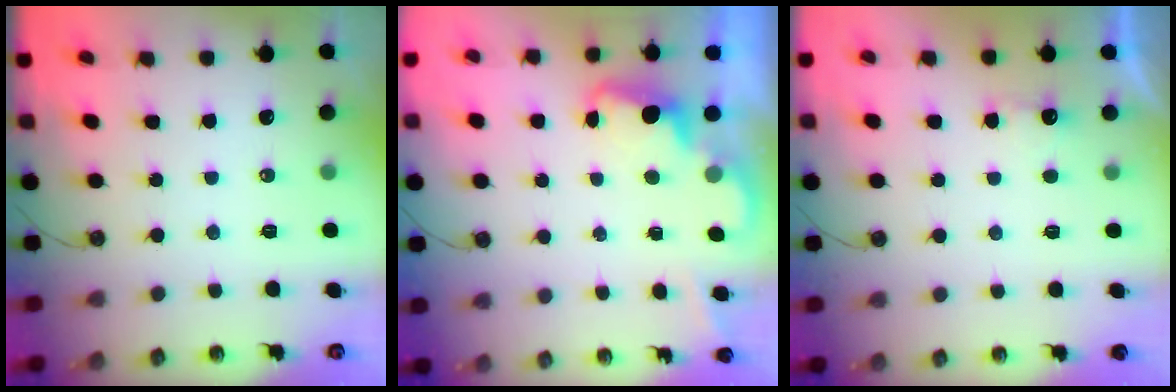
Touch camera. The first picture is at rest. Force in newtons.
{"total": 2.3, "press": 2.3, "slide": 0.6}
{"total": 2.1, "press": 1.9, "slide": 0.9}